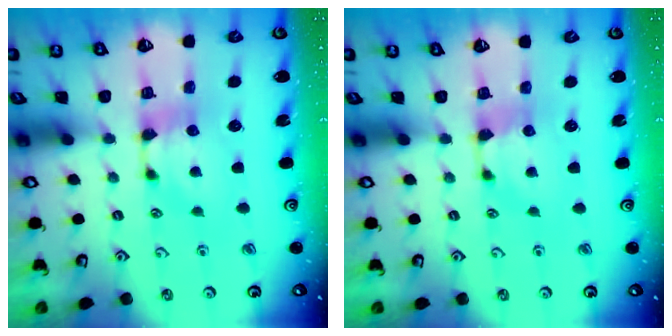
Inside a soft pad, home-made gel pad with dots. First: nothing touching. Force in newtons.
{"total": 0.0}